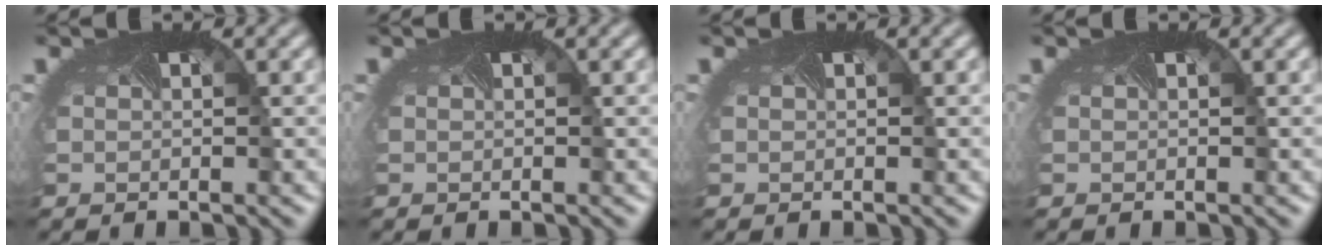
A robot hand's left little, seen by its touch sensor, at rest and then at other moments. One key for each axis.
{"total": 0.0}
{"total": 0.0}
{"total": 0.0}